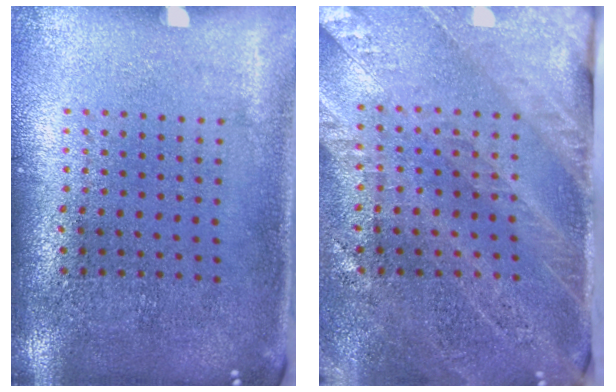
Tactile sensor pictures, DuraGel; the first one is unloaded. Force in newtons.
{"total": 3.5, "press": 3.0, "slide": 1.8}